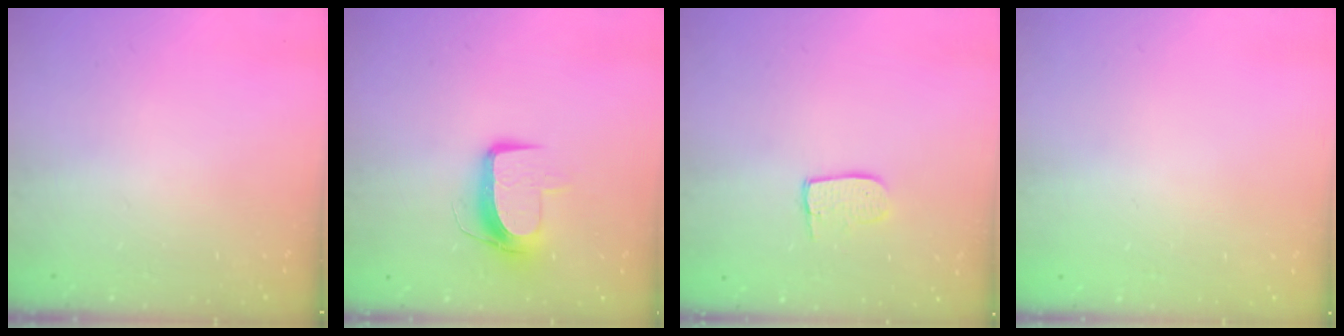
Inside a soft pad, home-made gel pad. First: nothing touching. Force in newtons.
{"total": 9.9, "press": 9.9, "slide": 0.6}
{"total": 6.3, "press": 6.3, "slide": 0.5}
{"total": 0.0}